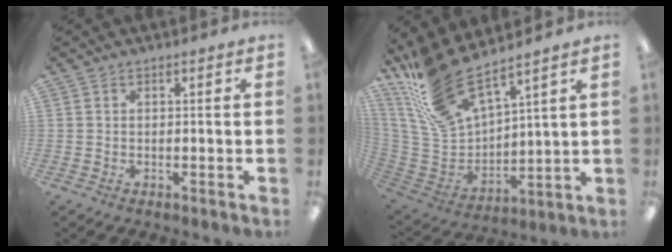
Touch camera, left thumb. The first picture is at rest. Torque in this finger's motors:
{"motor_torque": [0.47, 0.23, 1.04, -1.73, 0.14]}